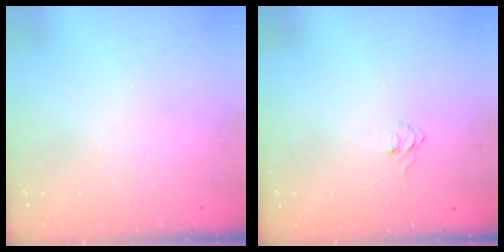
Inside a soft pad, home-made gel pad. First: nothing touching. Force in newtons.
{"total": 4.5, "press": 4.4, "slide": 0.4}